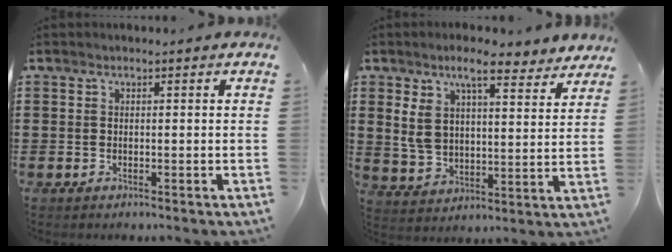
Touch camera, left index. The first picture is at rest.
{"total": 9.5, "force": [7.0, 2.8, 5.7], "torque": [-0.122, -0.018, 0.125]}